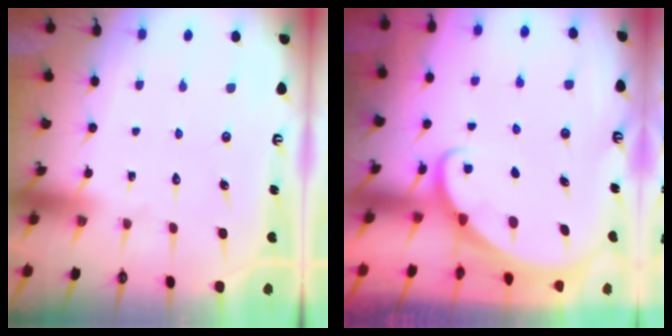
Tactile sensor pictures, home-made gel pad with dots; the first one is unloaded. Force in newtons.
{"total": 1.8, "press": 1.8, "slide": 0.0}